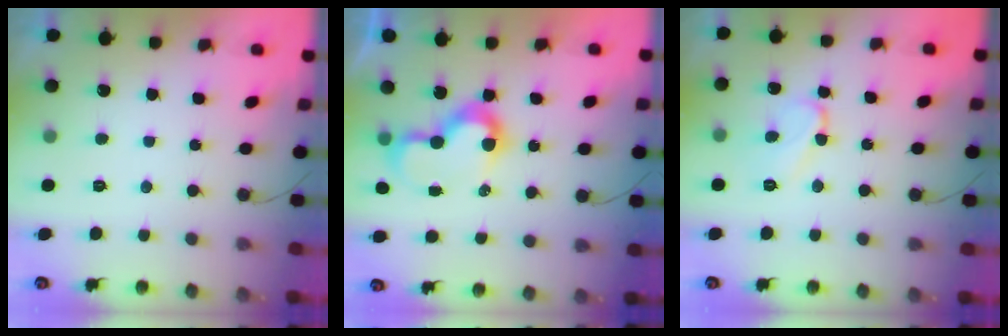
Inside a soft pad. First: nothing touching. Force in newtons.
{"total": 9.2, "press": 9.2, "slide": 0.4}
{"total": 8.0, "press": 7.9, "slide": 1.0}